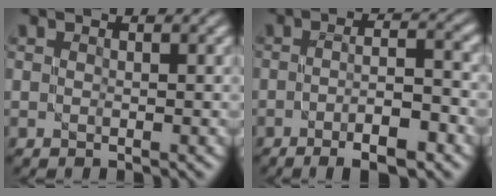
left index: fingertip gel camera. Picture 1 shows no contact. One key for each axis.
{"total": 6.3, "fx": -2.7, "fy": 1.4, "fz": 5.5, "tx": -0.080, "ty": 0.002, "tz": -0.038}